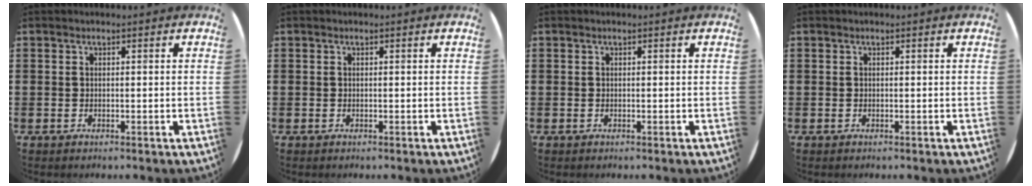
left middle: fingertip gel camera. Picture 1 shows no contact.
{"total": 0.0}
{"total": 0.0}
{"total": 0.0}